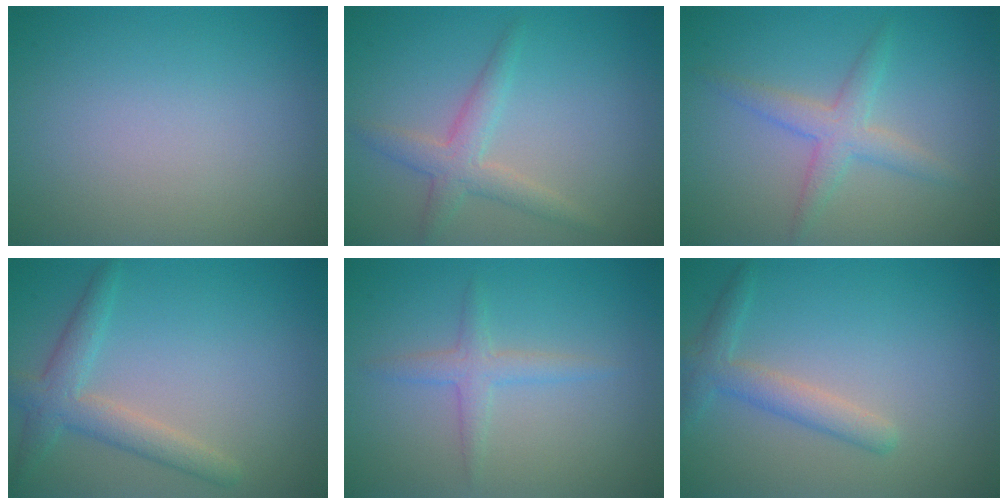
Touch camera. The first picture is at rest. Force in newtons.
{"total": 2.7, "press": 2.7, "slide": 0.2}
{"total": 2.7, "press": 2.7, "slide": 0.1}
{"total": 3.3, "press": 3.3, "slide": 0.1}
{"total": 1.9, "press": 1.9, "slide": 0.1}
{"total": 2.6, "press": 2.6, "slide": 0.1}